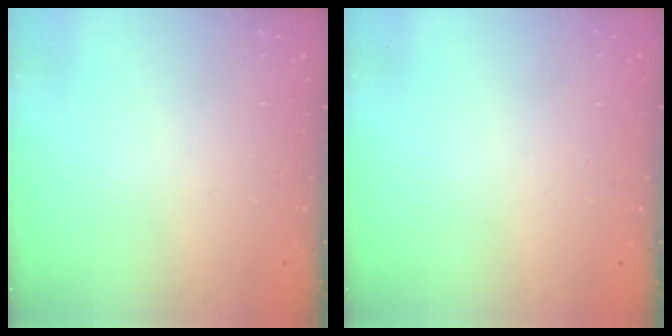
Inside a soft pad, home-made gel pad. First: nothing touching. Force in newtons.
{"total": 0.0}